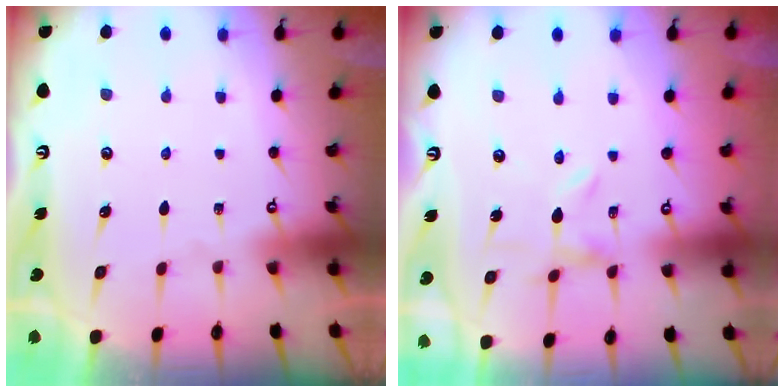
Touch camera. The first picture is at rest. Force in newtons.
{"total": 0.0}